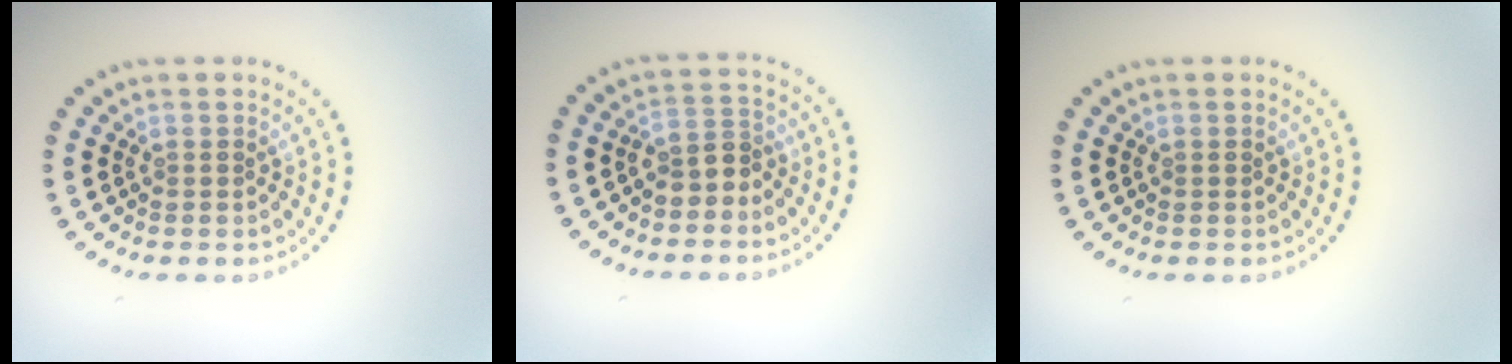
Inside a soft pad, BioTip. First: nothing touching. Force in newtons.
{"total": 2.2, "press": 1.9, "slide": 1.1}
{"total": 0.0}